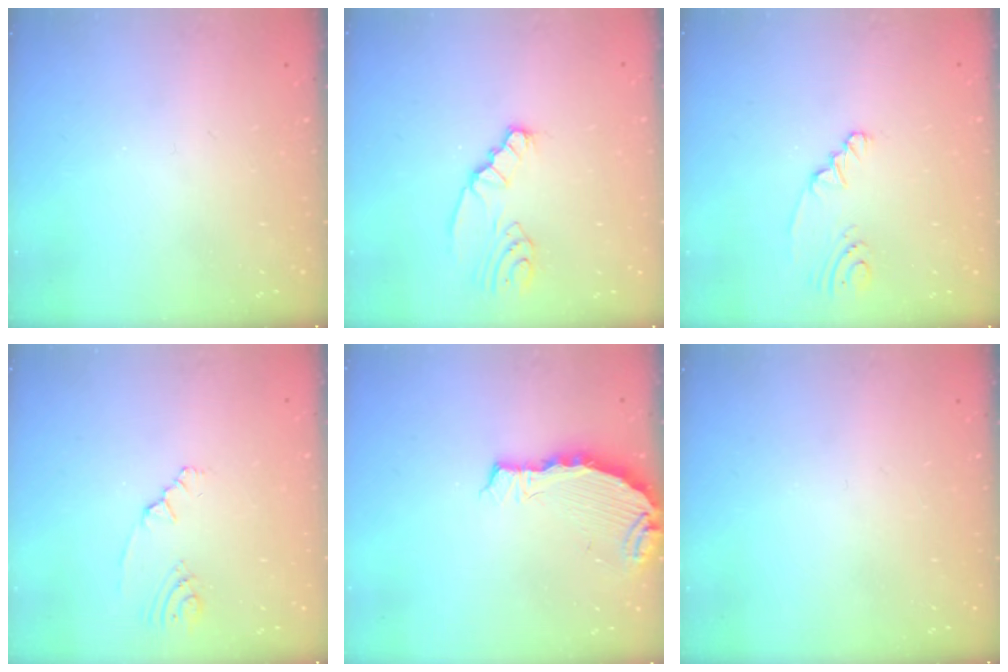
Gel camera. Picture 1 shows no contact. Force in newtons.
{"total": 2.3, "press": 2.2, "slide": 0.3}
{"total": 2.6, "press": 2.6, "slide": 0.6}
{"total": 2.5, "press": 2.3, "slide": 1.0}
{"total": 4.7, "press": 4.6, "slide": 0.2}
{"total": 0.0}